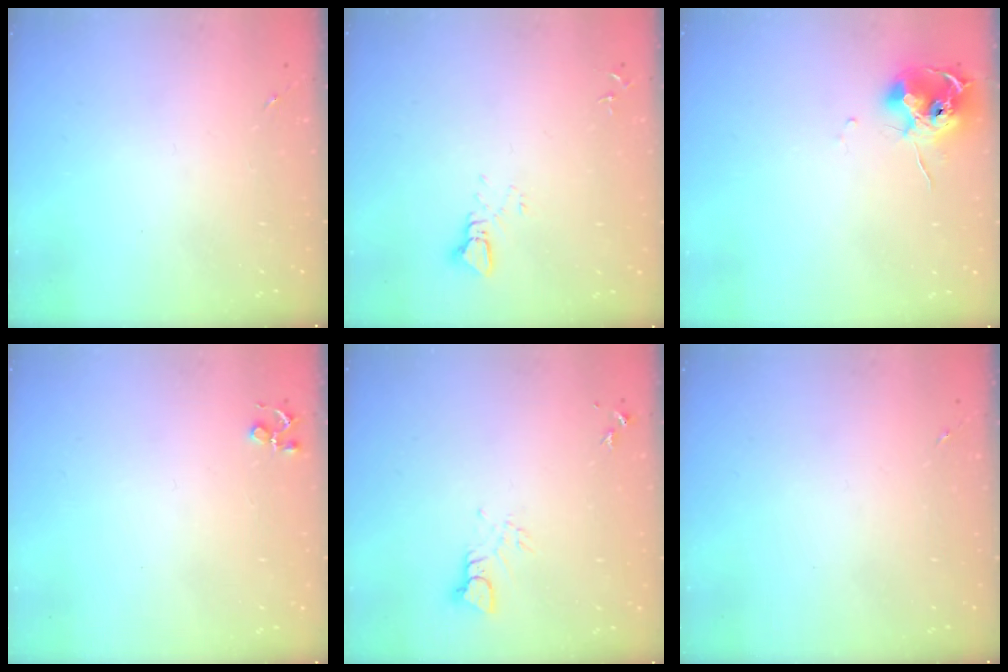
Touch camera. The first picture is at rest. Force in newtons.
{"total": 2.5, "press": 2.5, "slide": 0.1}
{"total": 11.7, "press": 11.7, "slide": 0.7}
{"total": 4.1, "press": 4.1, "slide": 0.5}
{"total": 3.6, "press": 3.6, "slide": 0.3}
{"total": 0.0}